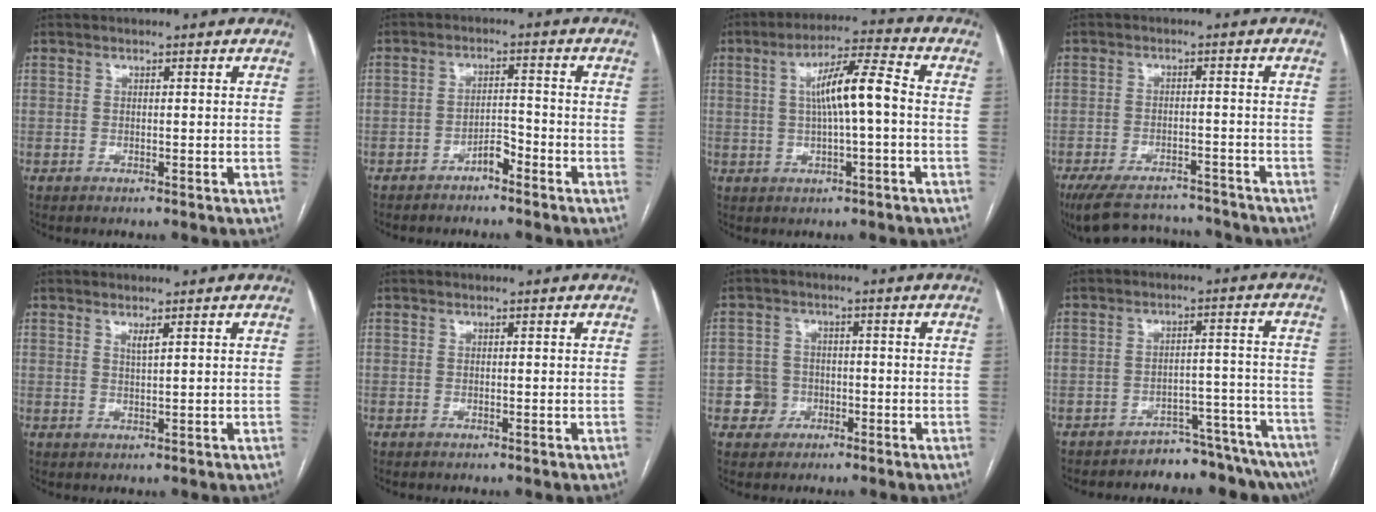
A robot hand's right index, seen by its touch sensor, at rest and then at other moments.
{"total": 3.5, "force": [-2.7, 1.2, 1.8], "torque": [-0.029, 0.008, -0.047]}
{"total": 8.9, "force": [0.3, 1.0, 8.9], "torque": [-0.157, 0.021, 0.003]}
{"total": 14.5, "force": [-13.2, 4.0, 4.7], "torque": [-0.100, 0.006, -0.187]}
{"total": 1.2, "force": [0.7, -0.1, 1.0], "torque": [-0.020, -0.005, 0.014]}
{"total": 0.0}
{"total": 4.3, "force": [-1.7, 4.0, 0.5], "torque": [-0.003, 0.020, -0.024]}
{"total": 14.0, "force": [-13.5, 2.7, 2.5], "torque": [0.005, 0.051, -0.171]}